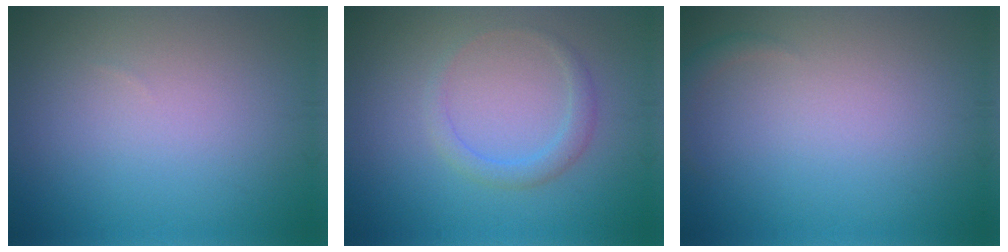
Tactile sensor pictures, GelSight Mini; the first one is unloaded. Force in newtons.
{"total": 1.8, "press": 1.8, "slide": 0.1}
{"total": 0.9, "press": 0.9, "slide": 0.1}